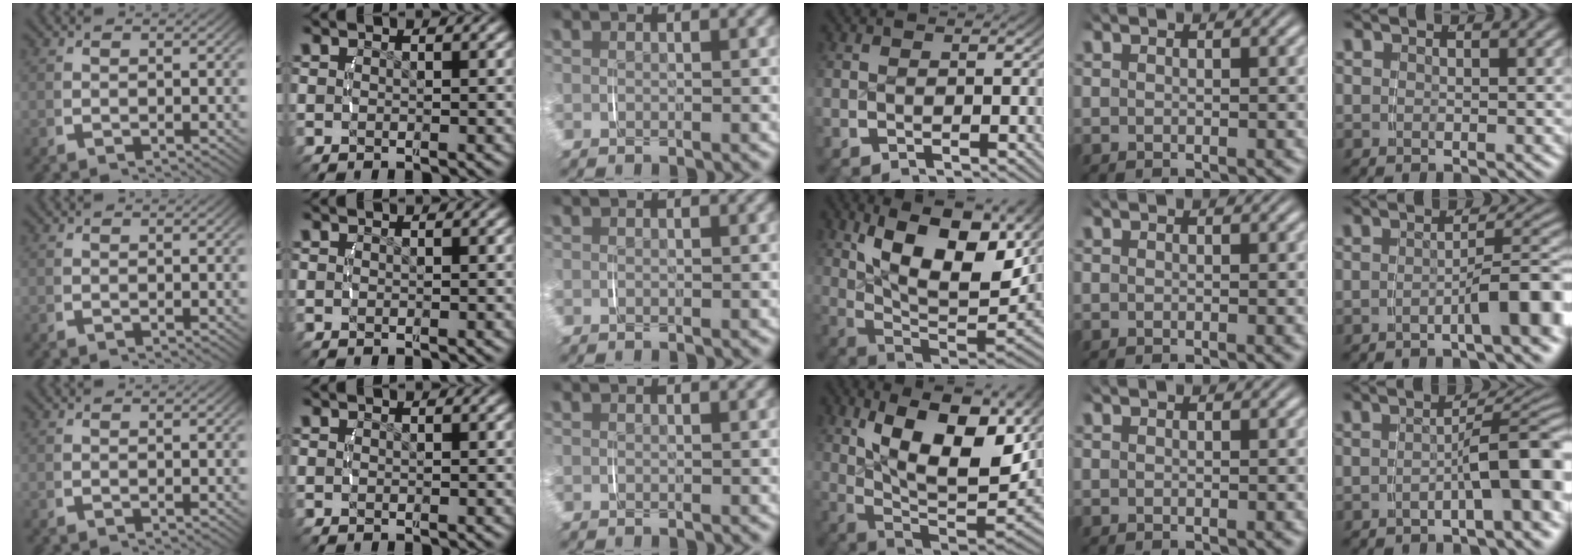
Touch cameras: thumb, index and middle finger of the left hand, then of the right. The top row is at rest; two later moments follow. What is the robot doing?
{"motion": "lift_and_place", "object": "phone"}